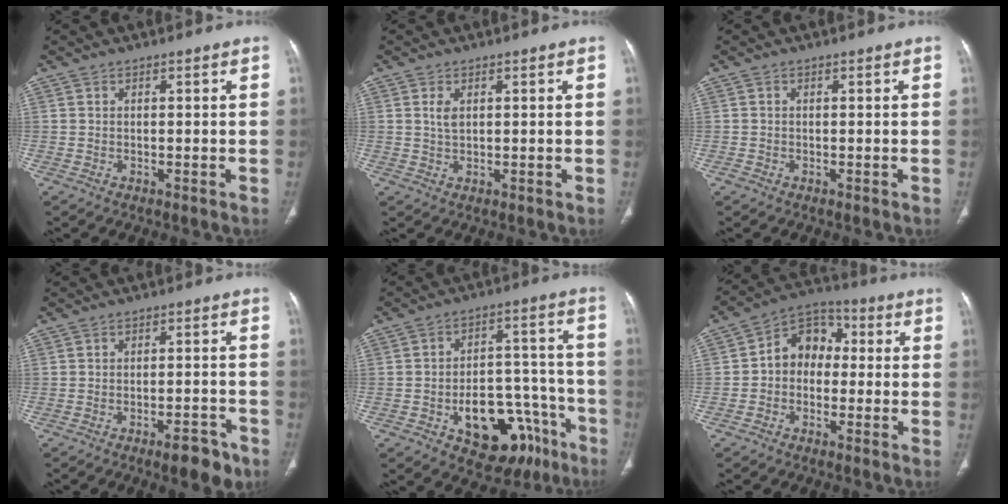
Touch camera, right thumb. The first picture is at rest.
{"total": 2.2, "force": [0.7, 1.2, 1.7], "torque": [-0.033, -0.001, 0.017]}
{"total": 0.5, "force": [-0.4, 0.3, 0.1], "torque": [-0.004, 0.001, -0.009]}
{"total": 6.1, "force": [-4.0, 1.9, 4.2], "torque": [-0.046, 0.018, -0.052]}
{"total": 18.1, "force": [-9.1, 10.6, 11.6], "torque": [-0.110, 0.076, -0.118]}
{"total": 9.1, "force": [-0.5, 7.3, 5.4], "torque": [-0.055, 0.037, -0.028]}